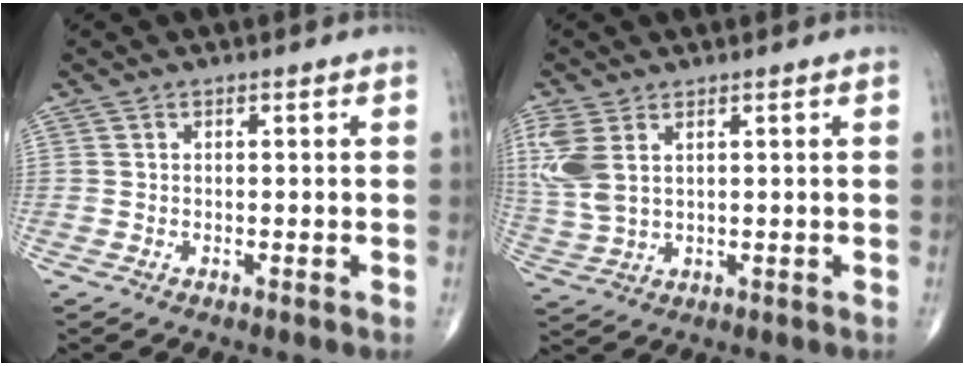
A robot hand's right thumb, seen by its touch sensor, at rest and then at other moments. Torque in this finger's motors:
{"motor_torque": [0.16, 0.21, 0.93, 0.57, 0.09]}